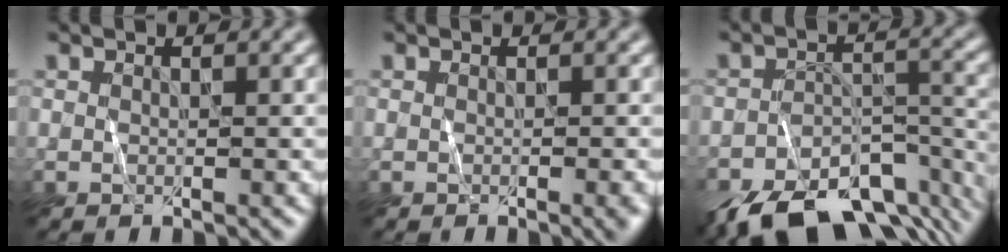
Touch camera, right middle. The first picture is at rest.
{"total": 1.5, "force": [-0.5, 0.4, 1.3], "torque": [-0.013, -0.002, -0.008]}
{"total": 12.4, "force": [-9.3, 5.3, 6.3], "torque": [-0.112, -0.016, -0.132]}